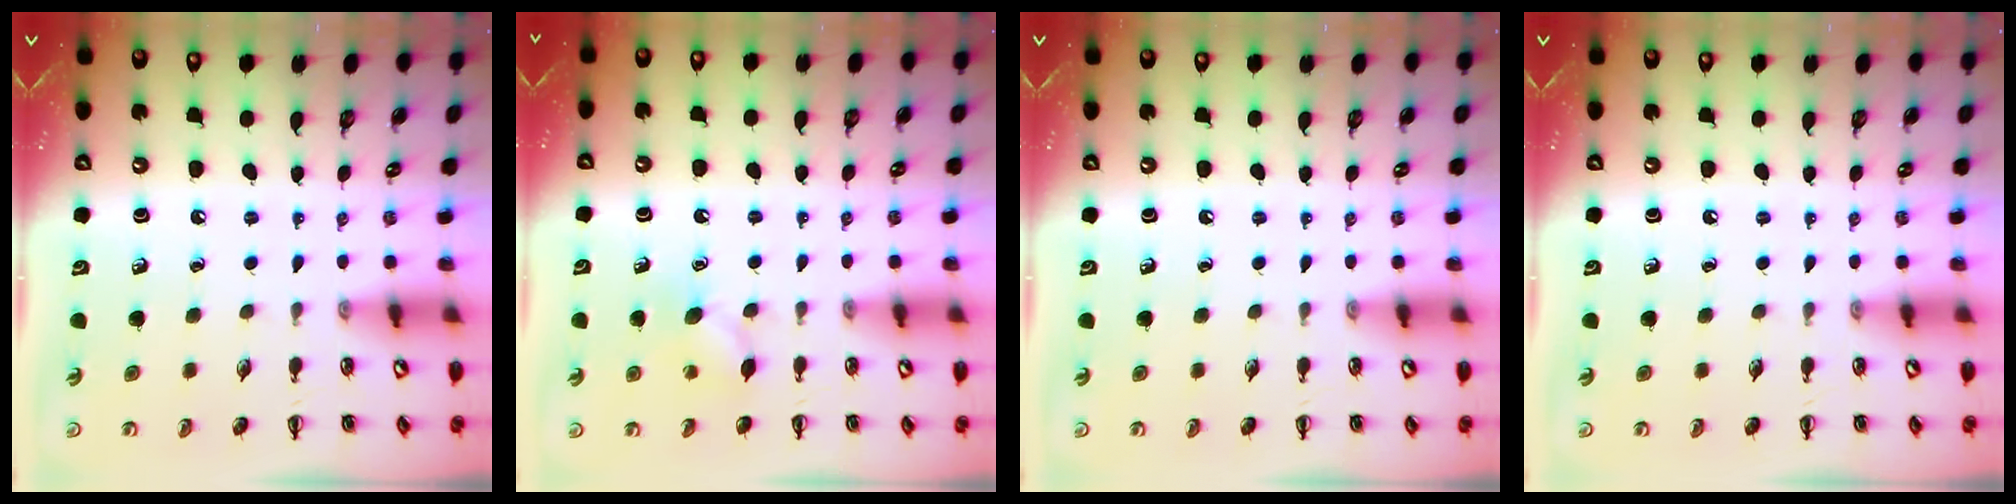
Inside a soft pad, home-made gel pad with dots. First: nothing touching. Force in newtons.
{"total": 5.7, "press": 5.5, "slide": 1.5}
{"total": 0.0}
{"total": 0.0}